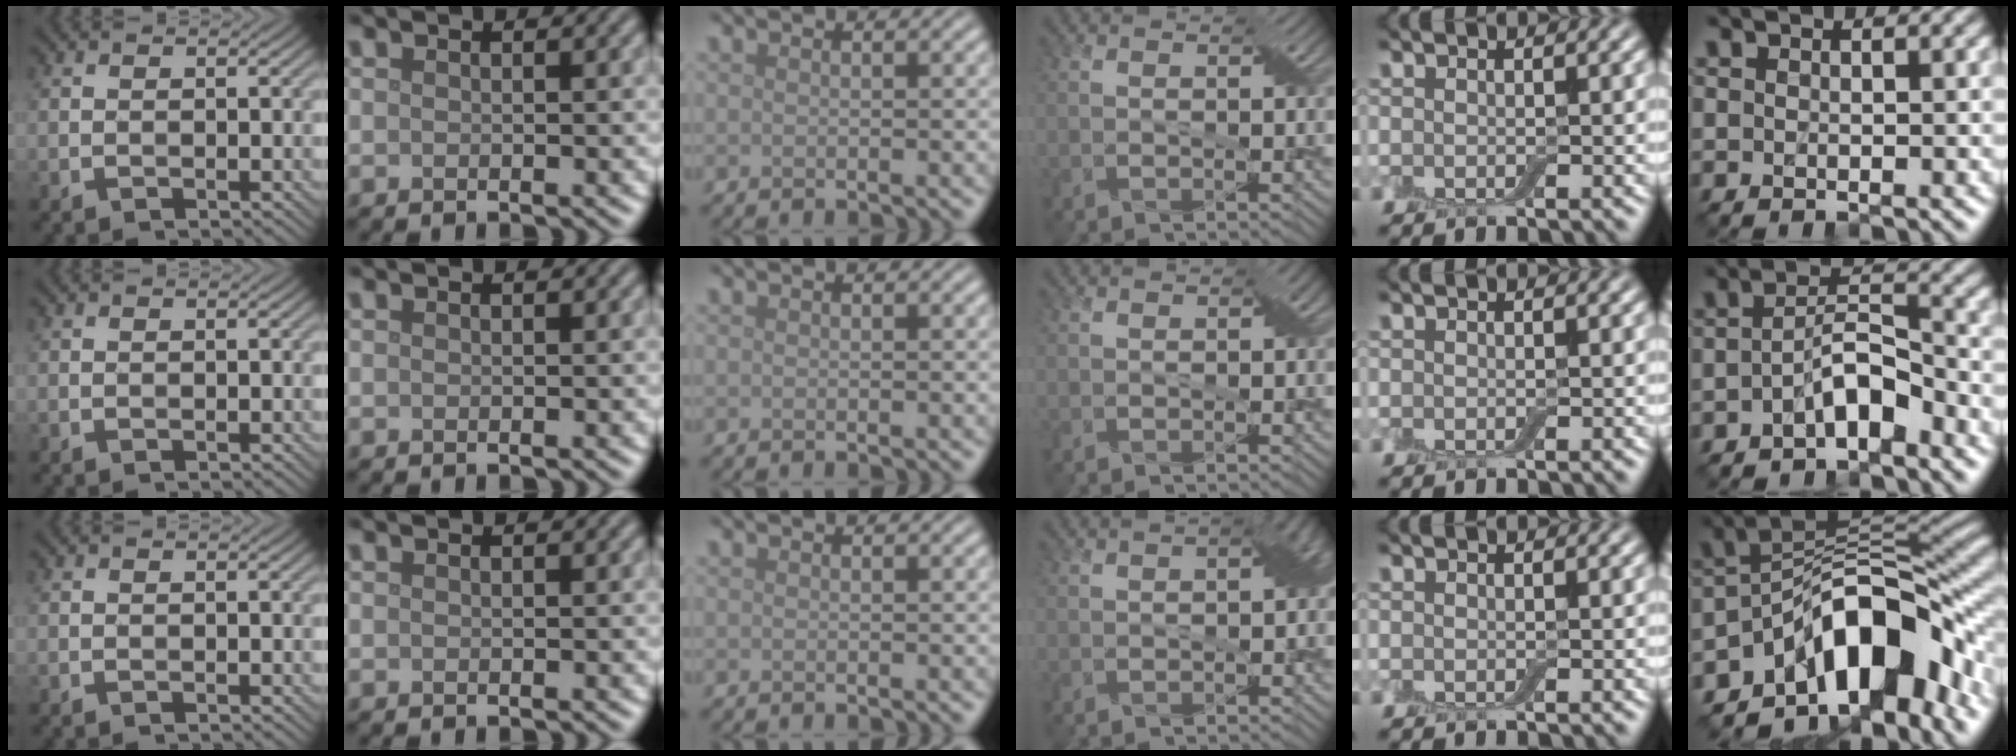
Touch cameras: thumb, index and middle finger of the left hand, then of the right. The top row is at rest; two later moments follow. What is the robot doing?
{"motion": "pour", "object": "bottle"}